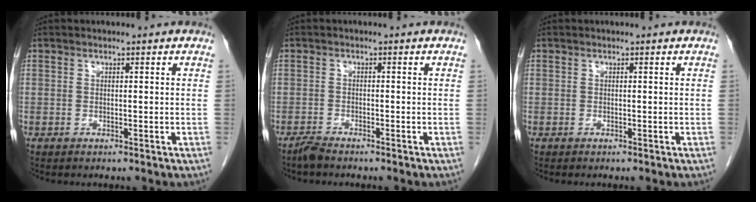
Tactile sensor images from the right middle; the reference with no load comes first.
{"total": 1.7, "force": [-1.6, 0.1, 0.7], "torque": [-0.022, -0.004, -0.032]}
{"total": 0.0}